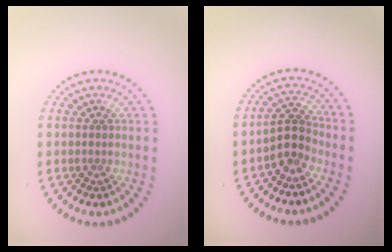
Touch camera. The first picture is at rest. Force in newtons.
{"total": 2.7, "press": 2.1, "slide": 1.7}